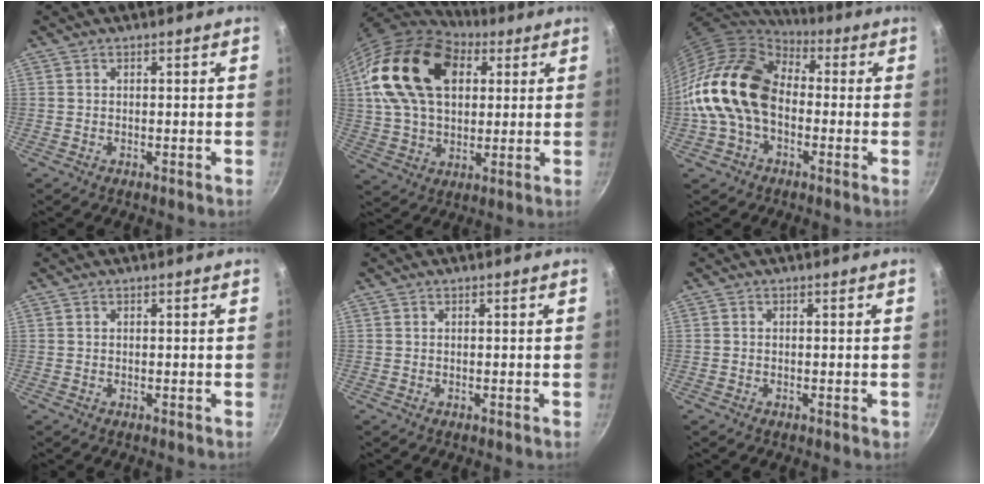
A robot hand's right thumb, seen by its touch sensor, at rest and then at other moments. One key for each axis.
{"total": 22.3, "fx": 6.7, "fy": 14.8, "fz": 15.3, "tx": -0.251, "ty": 0.002, "tz": 0.115}
{"total": 17.9, "fx": -1.4, "fy": 12.7, "fz": 12.5, "tx": -0.209, "ty": 0.043, "tz": -0.039}
{"total": 0.0}
{"total": 0.0}
{"total": 0.8, "fx": -0.3, "fy": 0.5, "fz": 0.6, "tx": -0.006, "ty": 0.003, "tz": -0.006}